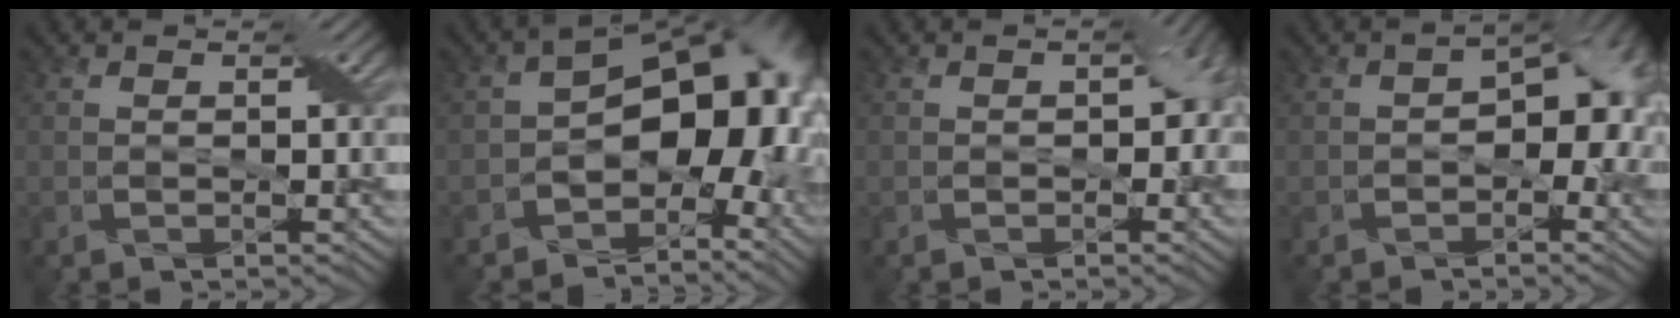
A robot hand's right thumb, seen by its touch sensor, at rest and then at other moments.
{"total": 13.3, "force": [-2.8, 8.8, 9.6], "torque": [-0.116, -0.010, -0.058]}
{"total": 3.8, "force": [-0.4, 2.7, 2.7], "torque": [-0.032, -0.012, -0.005]}
{"total": 6.8, "force": [-1.1, 4.4, 5.1], "torque": [-0.052, -0.002, -0.025]}